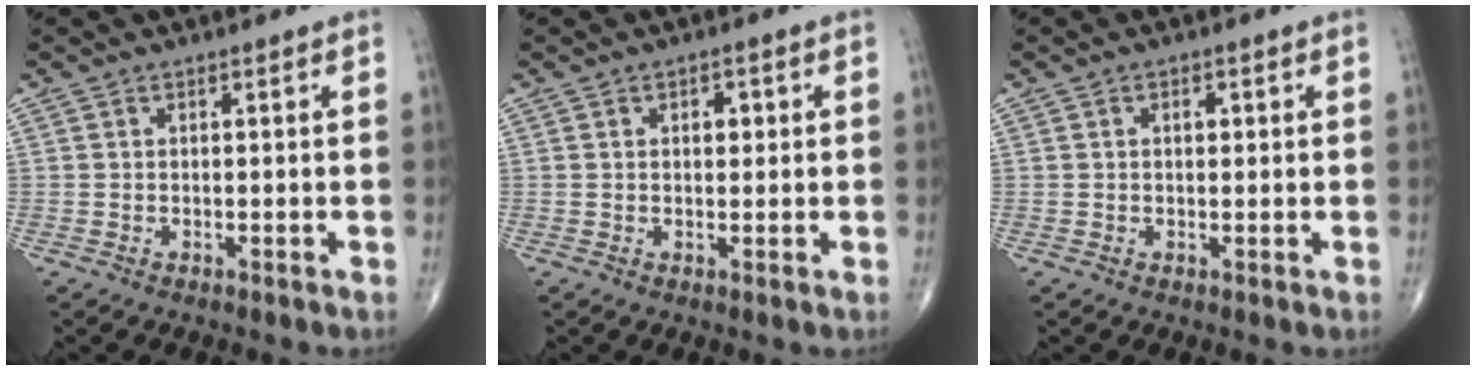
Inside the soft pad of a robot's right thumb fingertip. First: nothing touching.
{"total": 2.5, "force": [0.7, 1.6, 1.8], "torque": [-0.014, 0.001, 0.007]}
{"total": 1.9, "force": [0.5, 1.1, 1.4], "torque": [-0.020, 0.001, 0.006]}